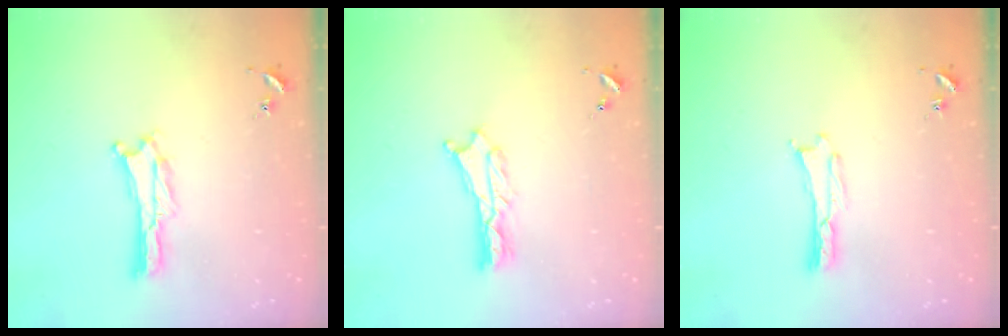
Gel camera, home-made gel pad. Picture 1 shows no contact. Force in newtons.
{"total": 1.8, "press": 1.7, "slide": 0.2}
{"total": 0.0}